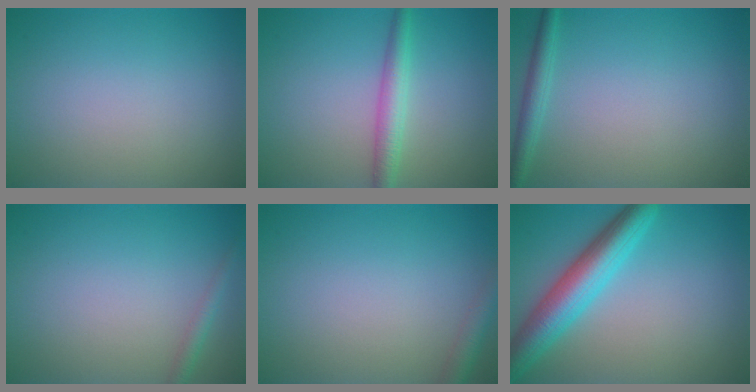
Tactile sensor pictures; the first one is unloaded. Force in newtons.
{"total": 2.8, "press": 2.8, "slide": 0.1}
{"total": 1.8, "press": 1.8, "slide": 0.1}
{"total": 1.3, "press": 1.2, "slide": 0.1}
{"total": 2.0, "press": 2.0, "slide": 0.1}
{"total": 6.2, "press": 6.2, "slide": 0.3}